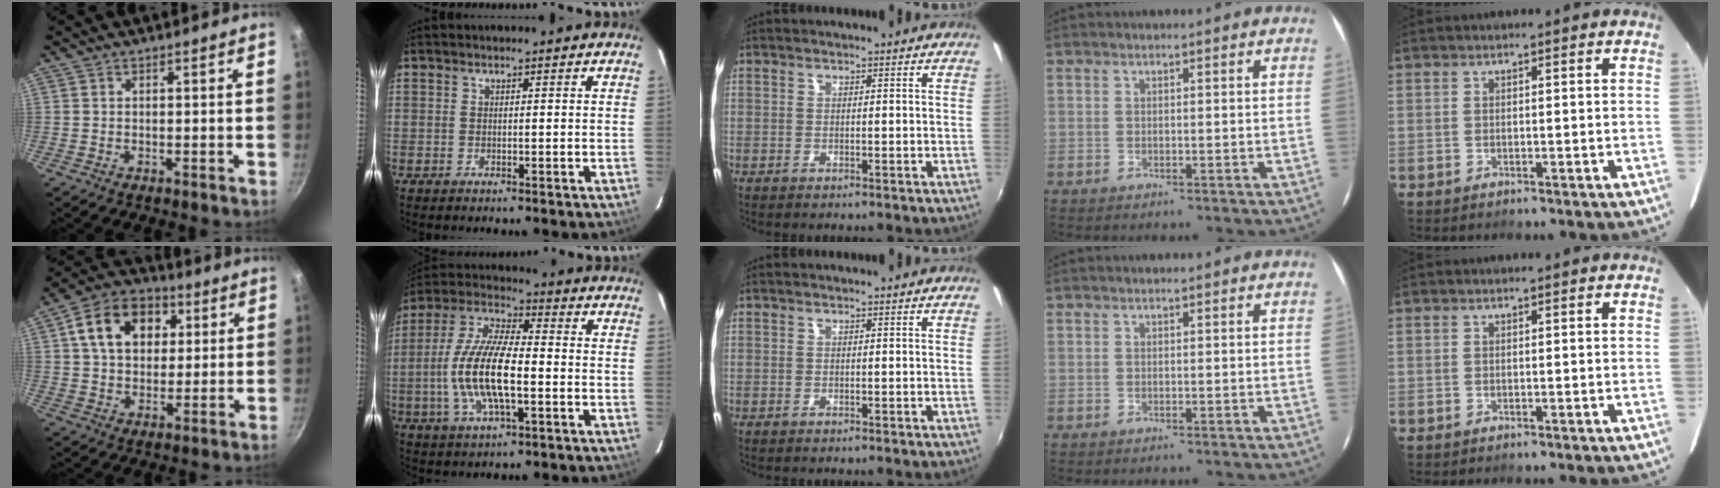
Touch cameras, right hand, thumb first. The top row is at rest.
{"thumb": {"total": 14.3, "force": [4.2, 10.4, 8.9], "torque": [-0.126, 0.013, 0.057]}, "index": {"total": 14.5, "force": [-2.9, 4.7, 13.4], "torque": [-0.275, -0.001, -0.059]}}